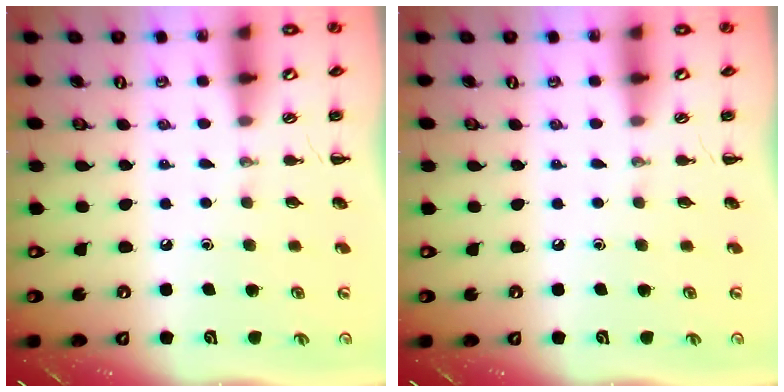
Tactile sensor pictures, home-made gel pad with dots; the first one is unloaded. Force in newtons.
{"total": 0.0}